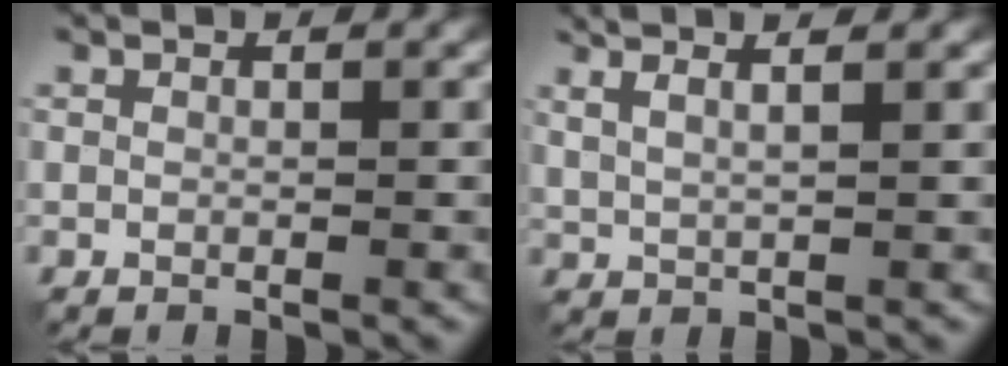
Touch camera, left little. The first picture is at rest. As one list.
[{"total": 4.1, "force": [2.4, 1.2, 3.1], "torque": [-0.042, 0.020, 0.019]}]